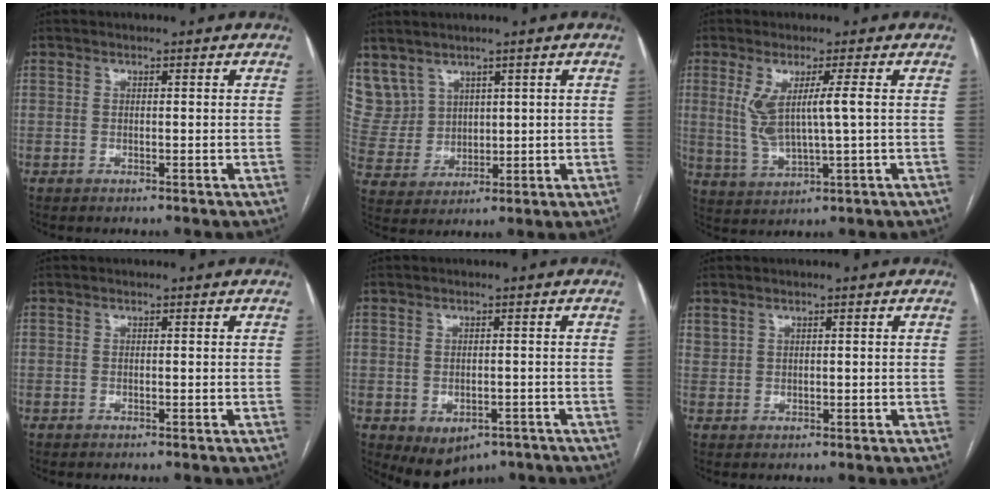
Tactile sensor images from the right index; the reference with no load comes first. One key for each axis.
{"total": 9.6, "fx": 5.9, "fy": 7.4, "fz": 1.5, "tx": -0.052, "ty": 0.038, "tz": 0.144}
{"total": 6.9, "fx": 1.3, "fy": 0.3, "fz": 6.8, "tx": -0.139, "ty": -0.001, "tz": 0.033}
{"total": 0.0}
{"total": 6.0, "fx": -3.3, "fy": 4.1, "fz": 2.8, "tx": -0.040, "ty": 0.001, "tz": -0.036}
{"total": 1.7, "fx": 1.4, "fy": 1.0, "fz": 0.3, "tx": -0.004, "ty": 0.007, "tz": 0.031}